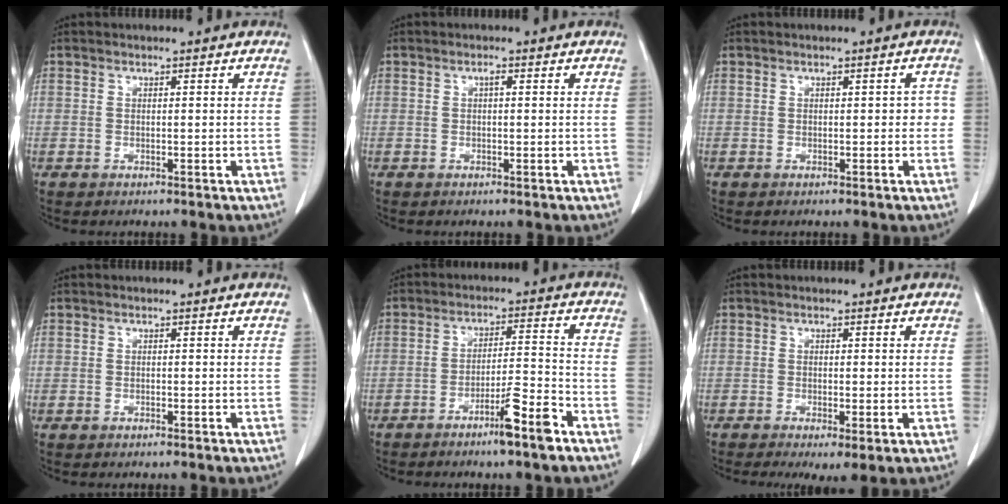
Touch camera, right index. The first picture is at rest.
{"total": 0.8, "force": [0.2, 0.2, 0.7], "torque": [-0.012, 0.004, 0.002]}
{"total": 1.8, "force": [-0.1, 1.2, 1.3], "torque": [-0.007, 0.018, -0.002]}
{"total": 0.0}
{"total": 7.2, "force": [-4.8, -0.2, 5.4], "torque": [-0.085, 0.000, -0.082]}
{"total": 3.7, "force": [-1.6, 0.9, 3.2], "torque": [-0.049, -0.014, -0.023]}